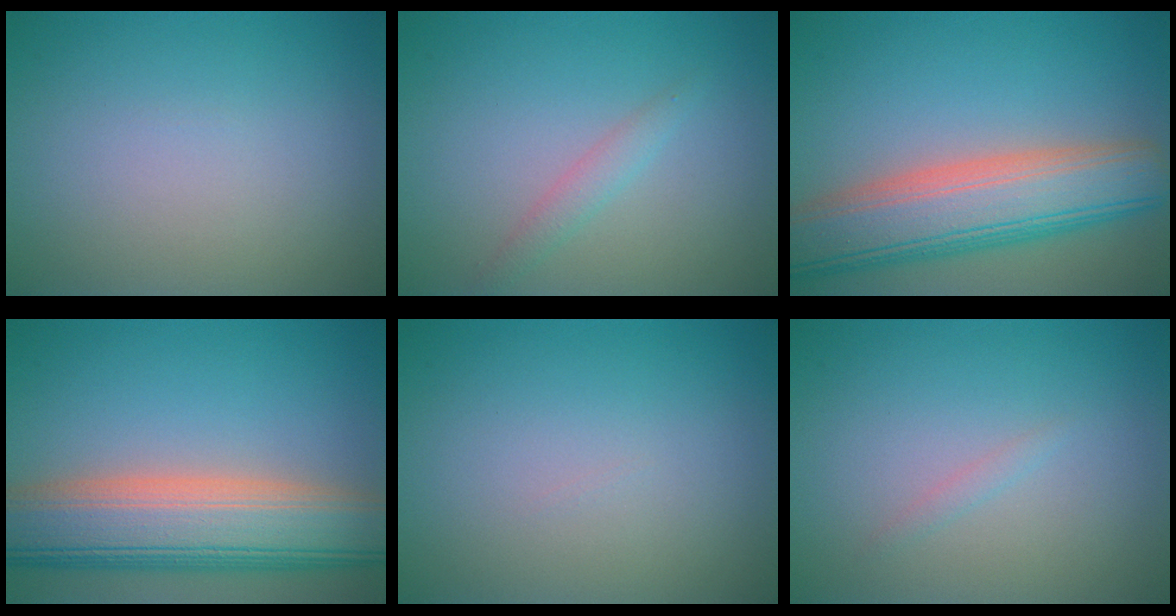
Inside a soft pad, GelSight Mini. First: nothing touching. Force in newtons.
{"total": 1.4, "press": 1.4, "slide": 0.0}
{"total": 9.7, "press": 9.6, "slide": 0.8}
{"total": 11.1, "press": 11.0, "slide": 0.8}
{"total": 0.0}
{"total": 0.7, "press": 0.7, "slide": 0.1}